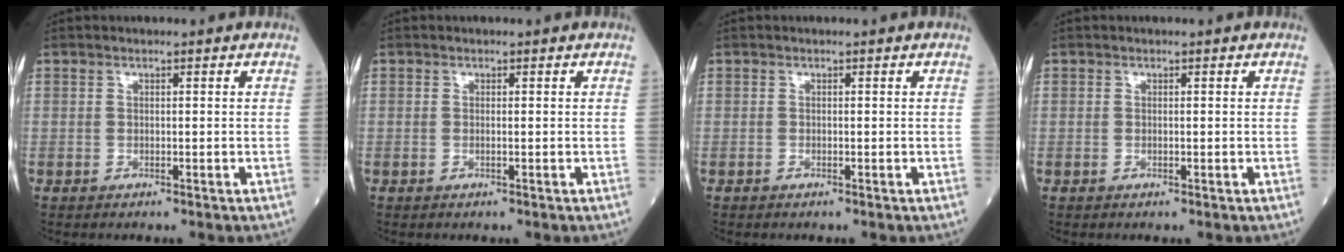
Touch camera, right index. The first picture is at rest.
{"total": 0.0}
{"total": 0.0}
{"total": 0.0}